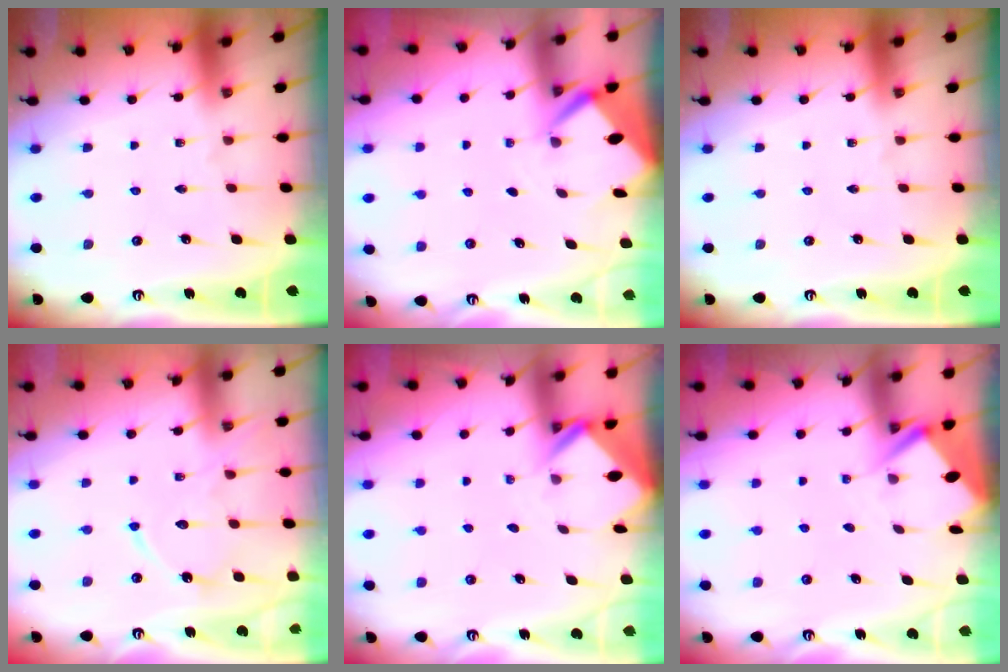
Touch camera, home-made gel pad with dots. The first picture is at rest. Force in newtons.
{"total": 2.7, "press": 2.7, "slide": 0.2}
{"total": 0.0}
{"total": 11.6, "press": 11.5, "slide": 1.0}
{"total": 2.7, "press": 2.7, "slide": 0.1}
{"total": 2.8, "press": 2.8, "slide": 0.4}